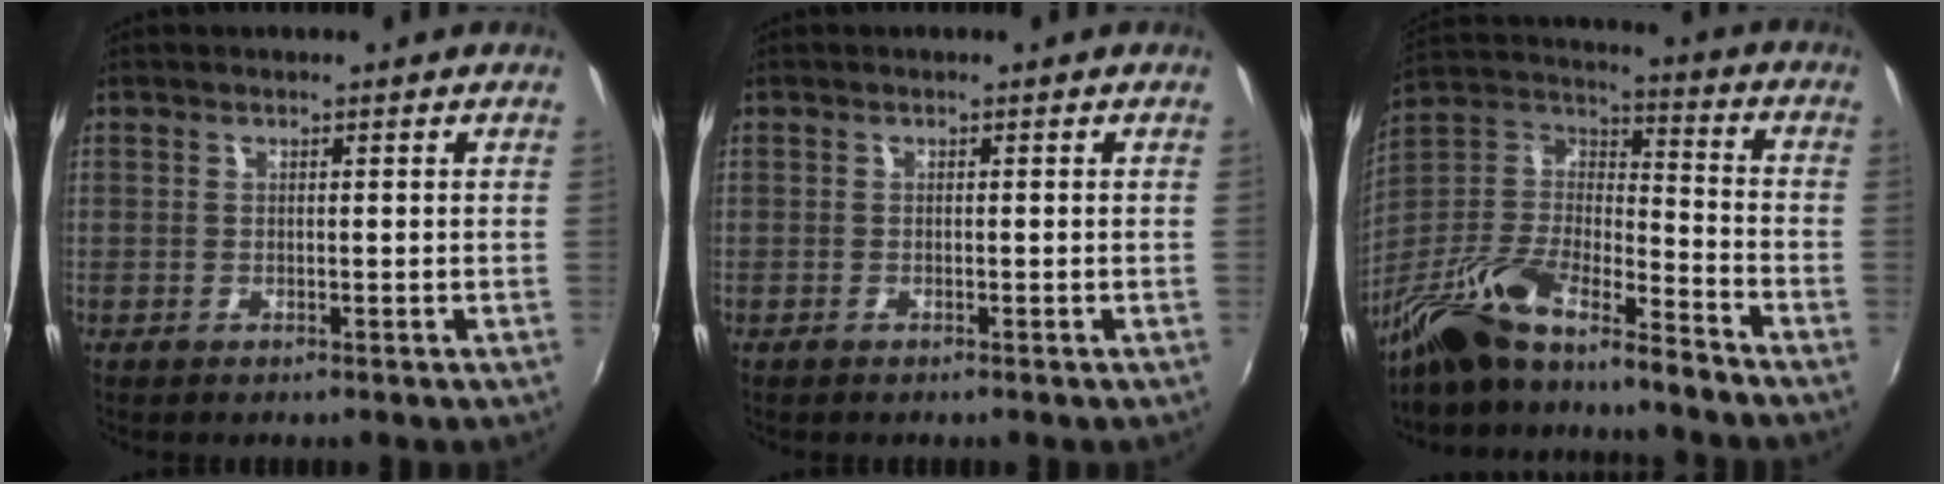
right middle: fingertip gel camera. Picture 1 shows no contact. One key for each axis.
{"total": 0.7, "fx": -0.6, "fy": 0.2, "fz": 0.2, "tx": -0.006, "ty": -0.003, "tz": -0.013}
{"total": 17.6, "fx": -13.7, "fy": 3.9, "fz": 10.2, "tx": -0.203, "ty": -0.010, "tz": -0.265}